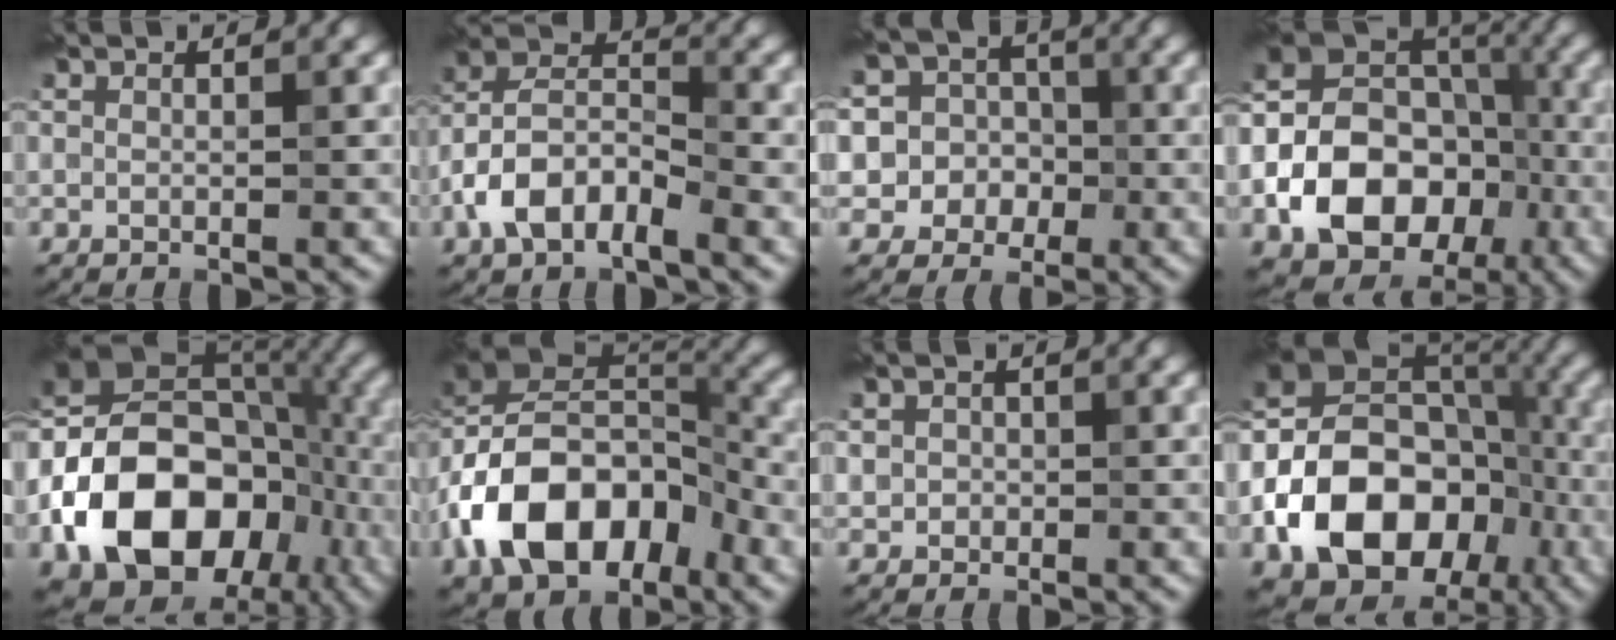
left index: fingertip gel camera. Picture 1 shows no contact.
{"total": 6.6, "force": [-3.1, 3.5, 4.6], "torque": [-0.093, 0.010, -0.069]}
{"total": 9.9, "force": [-1.4, 9.5, 2.4], "torque": [-0.067, 0.022, -0.051]}
{"total": 14.3, "force": [-4.2, 11.0, 8.2], "torque": [-0.144, -0.009, -0.083]}
{"total": 17.3, "force": [-5.6, 12.2, 10.9], "torque": [-0.205, 0.000, -0.105]}
{"total": 13.3, "force": [-5.0, 8.0, 9.4], "torque": [-0.183, 0.017, -0.105]}
{"total": 1.3, "force": [-0.1, 1.3, 0.3], "torque": [0.000, -0.003, 0.001]}
{"total": 15.6, "force": [-5.3, 11.3, 9.4], "torque": [-0.180, 0.007, -0.106]}